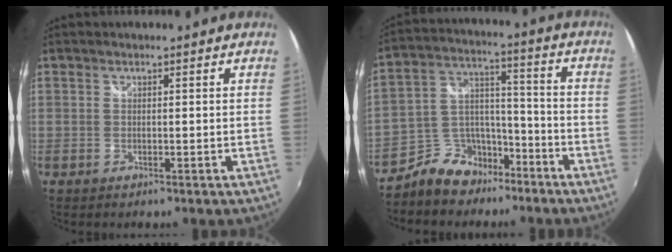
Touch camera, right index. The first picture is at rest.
{"total": 10.7, "force": [-7.5, 6.6, 3.6], "torque": [-0.072, 0.047, -0.123]}